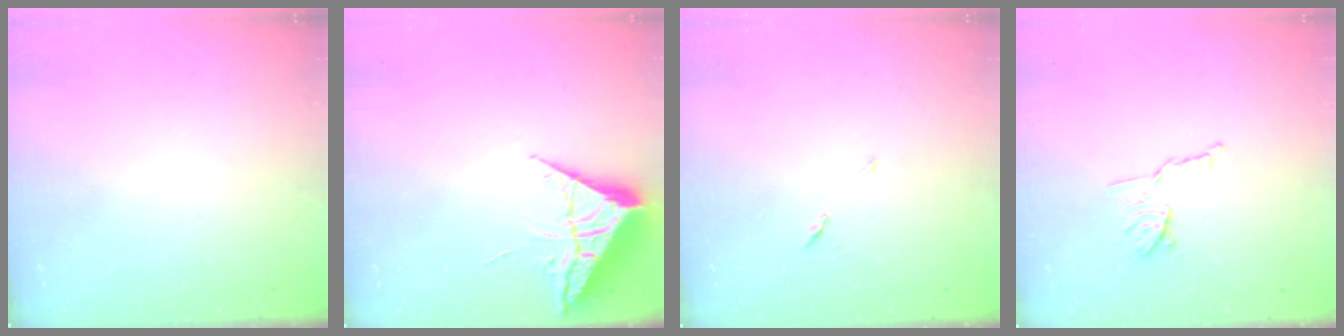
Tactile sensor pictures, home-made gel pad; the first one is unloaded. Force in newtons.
{"total": 7.0, "press": 7.0, "slide": 0.3}
{"total": 3.8, "press": 3.4, "slide": 1.7}
{"total": 7.4, "press": 7.3, "slide": 1.2}